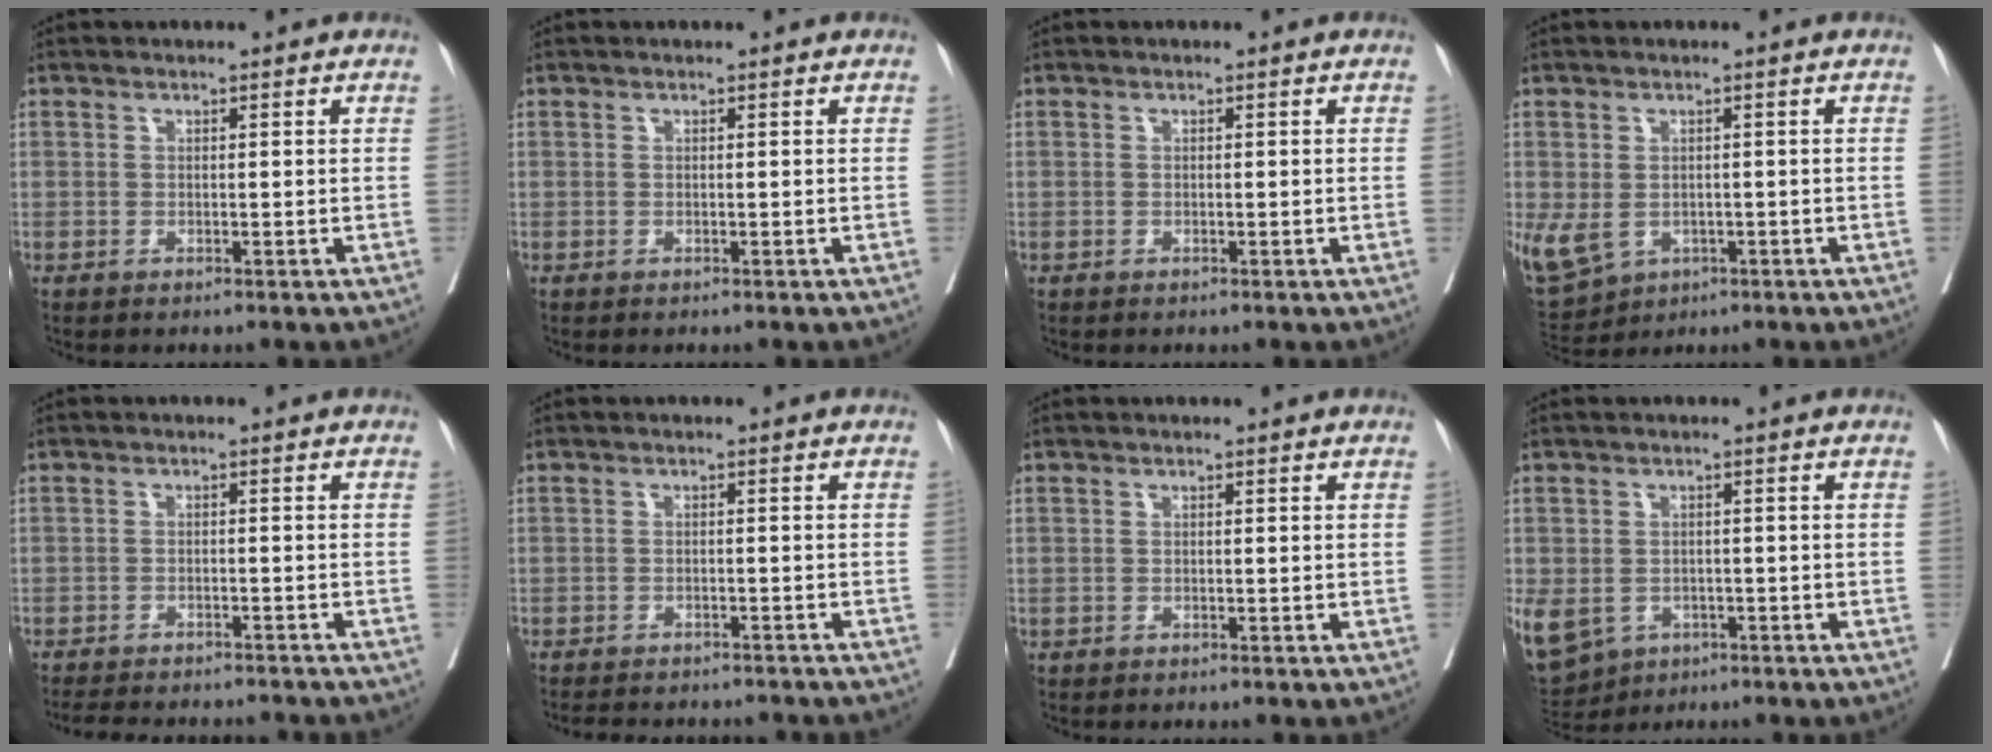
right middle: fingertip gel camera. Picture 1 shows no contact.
{"total": 0.0}
{"total": 0.0}
{"total": 12.2, "force": [-3.9, 9.9, 6.1], "torque": [-0.169, -0.001, -0.047]}
{"total": 12.4, "force": [-11.5, 2.3, 4.1], "torque": [-0.072, -0.005, -0.146]}
{"total": 11.1, "force": [-10.2, 2.7, 3.5], "torque": [-0.058, 0.000, -0.119]}
{"total": 0.0}
{"total": 20.3, "force": [-8.3, 16.4, 8.6], "torque": [-0.300, -0.017, -0.112]}